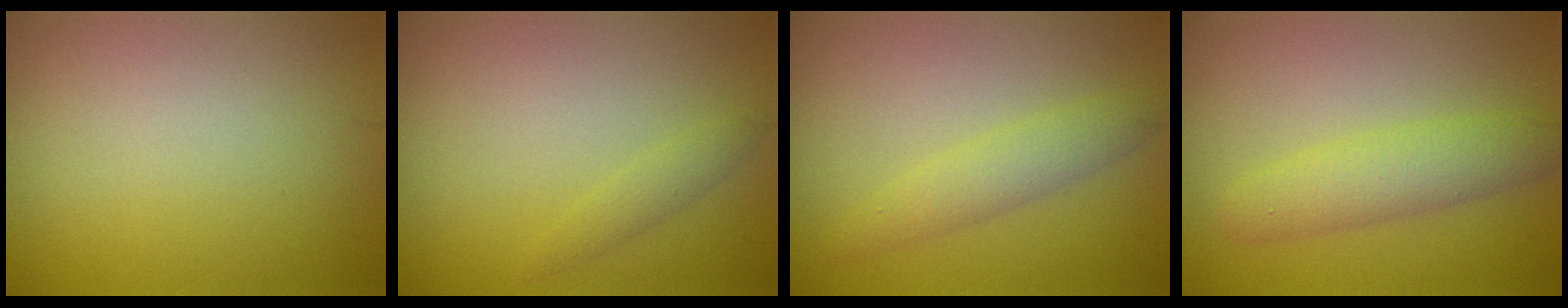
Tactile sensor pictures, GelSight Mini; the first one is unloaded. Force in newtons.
{"total": 1.1, "press": 1.1, "slide": 0.1}
{"total": 2.5, "press": 2.5, "slide": 0.1}
{"total": 3.6, "press": 3.6, "slide": 0.1}